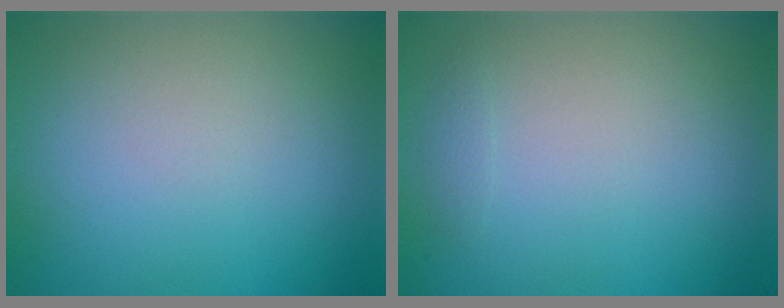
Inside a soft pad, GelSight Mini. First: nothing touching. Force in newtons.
{"total": 0.6, "press": 0.6, "slide": 0.0}